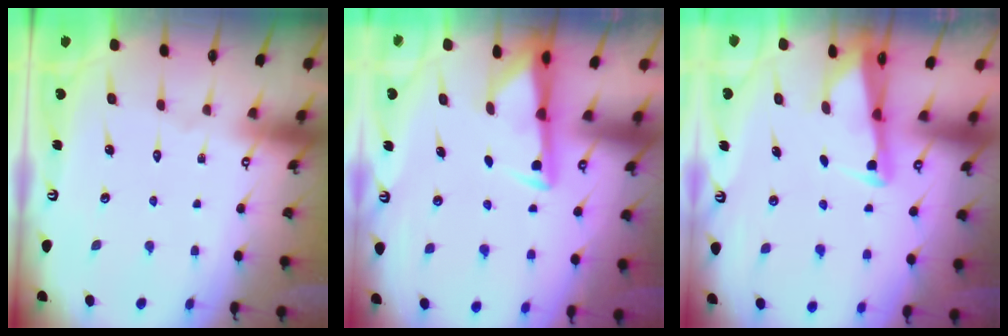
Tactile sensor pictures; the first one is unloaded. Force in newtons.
{"total": 2.9, "press": 2.9, "slide": 0.6}
{"total": 2.4, "press": 2.4, "slide": 0.5}